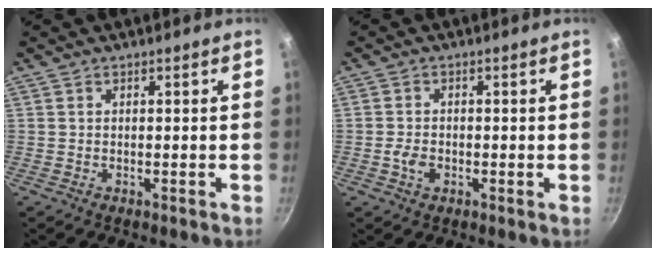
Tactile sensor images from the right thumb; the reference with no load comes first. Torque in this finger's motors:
{"motor_torque": [-0.17, 0.47, 0.28, -0.02, 0.02]}